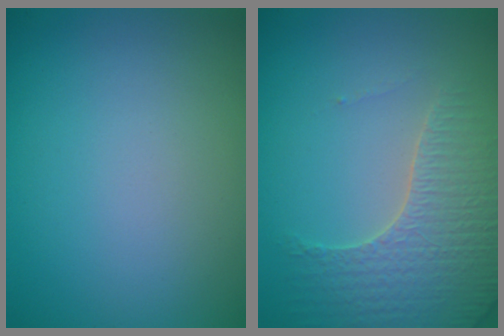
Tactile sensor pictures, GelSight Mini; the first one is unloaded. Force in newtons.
{"total": 3.9, "press": 3.9, "slide": 0.6}